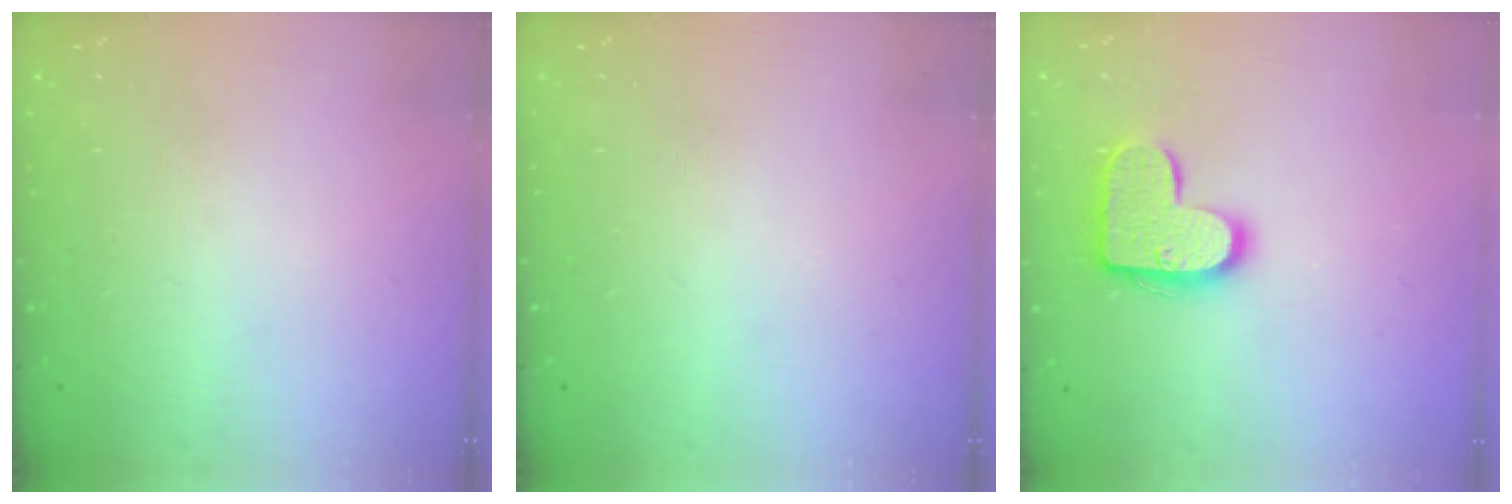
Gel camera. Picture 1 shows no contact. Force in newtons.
{"total": 0.0}
{"total": 13.8, "press": 13.8, "slide": 0.7}